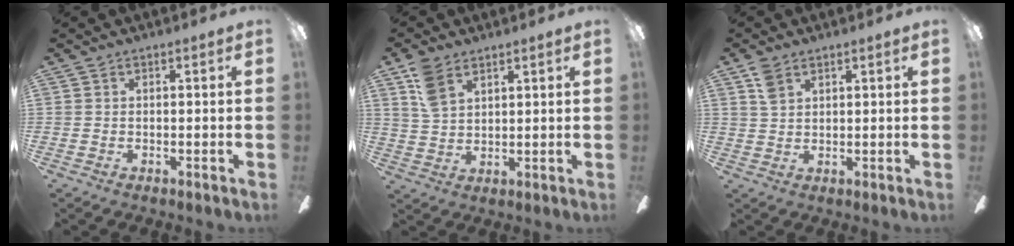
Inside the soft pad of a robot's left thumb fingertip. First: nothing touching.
{"total": 7.7, "force": [5.0, 4.3, 3.9], "torque": [-0.082, -0.010, 0.097]}
{"total": 4.1, "force": [2.7, 2.4, 2.0], "torque": [-0.038, -0.002, 0.051]}